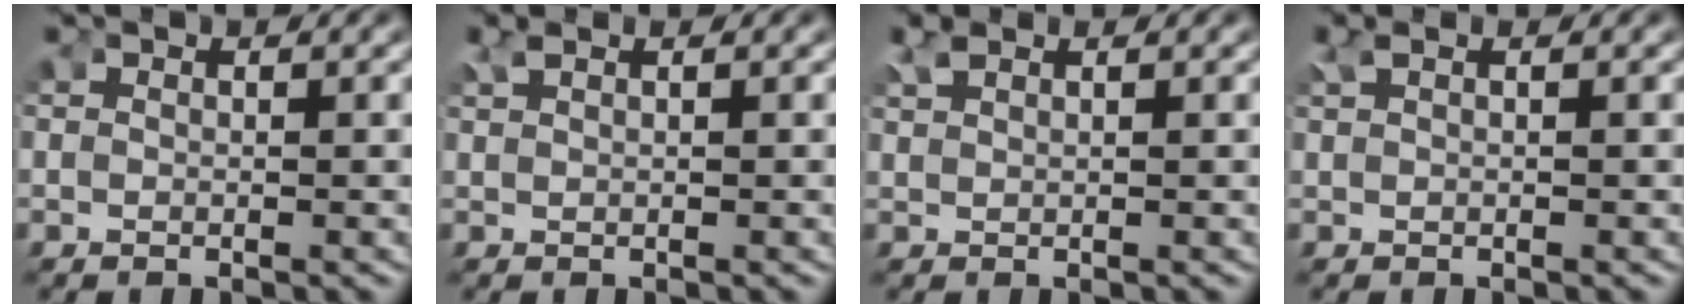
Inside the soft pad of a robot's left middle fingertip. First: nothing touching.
{"total": 0.6, "force": [0.6, -0.1, 0.2], "torque": [-0.008, 0.002, 0.016]}
{"total": 1.0, "force": [0.9, 0.2, 0.2], "torque": [-0.012, 0.001, 0.023]}
{"total": 0.6, "force": [0.5, 0.0, 0.3], "torque": [-0.012, 0.005, 0.013]}